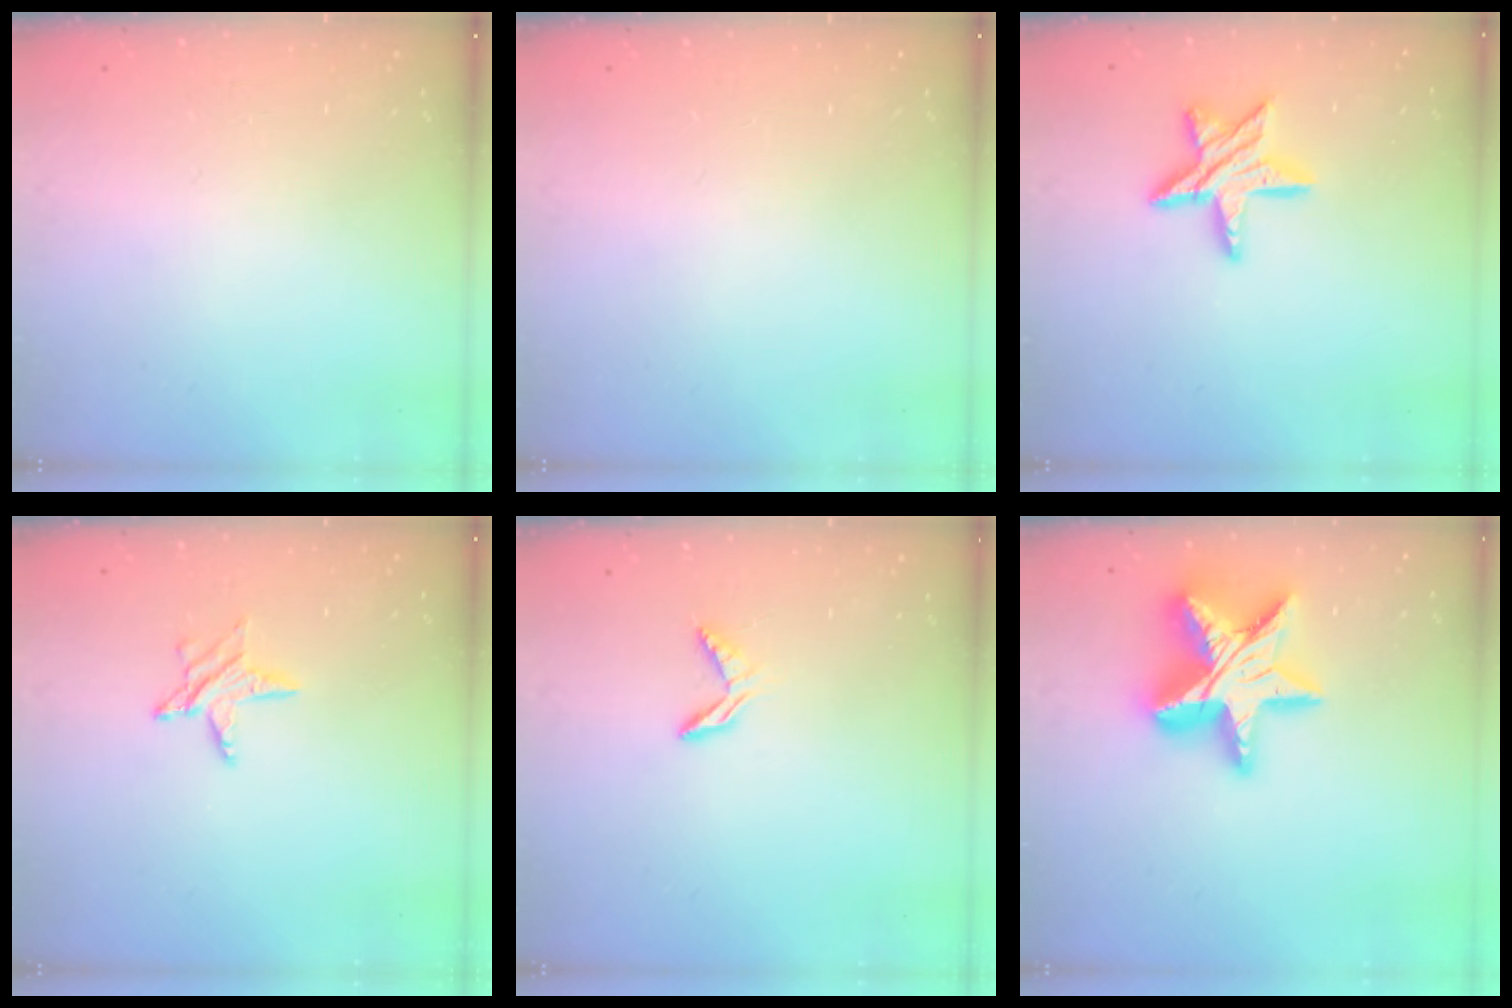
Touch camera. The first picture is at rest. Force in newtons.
{"total": 0.0}
{"total": 11.9, "press": 11.9, "slide": 0.9}
{"total": 6.1, "press": 6.1, "slide": 0.5}
{"total": 4.5, "press": 4.5, "slide": 0.3}
{"total": 21.5, "press": 21.4, "slide": 1.7}